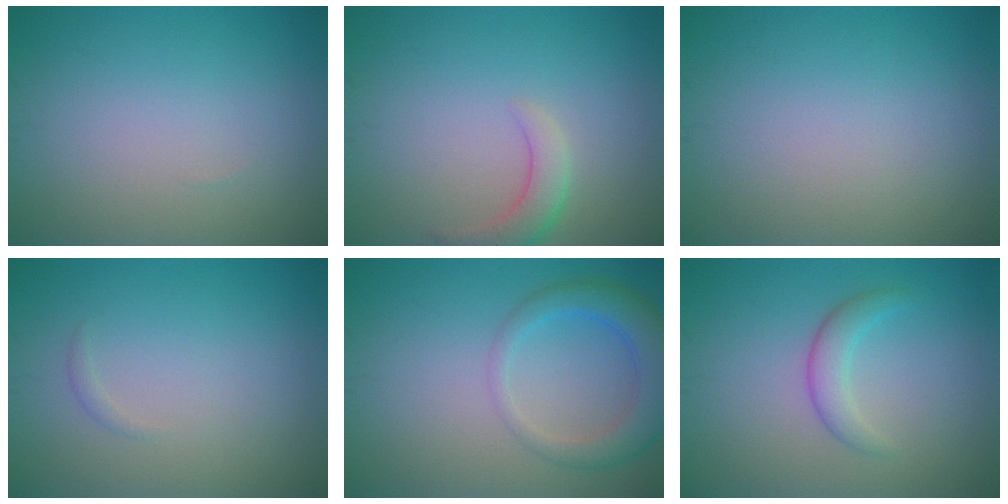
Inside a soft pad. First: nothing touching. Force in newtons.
{"total": 2.4, "press": 2.4, "slide": 0.2}
{"total": 0.0}
{"total": 0.5, "press": 0.5, "slide": 0.0}
{"total": 4.2, "press": 4.2, "slide": 0.4}
{"total": 2.2, "press": 2.2, "slide": 0.1}